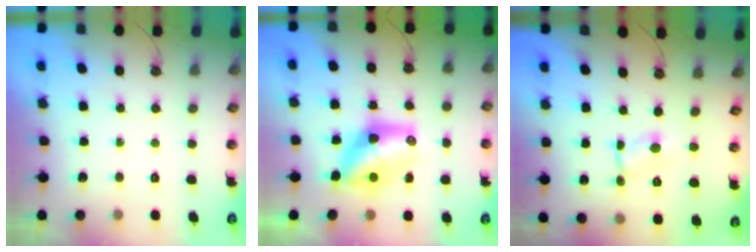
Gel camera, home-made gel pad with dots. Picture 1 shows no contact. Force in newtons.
{"total": 11.9, "press": 11.3, "slide": 3.6}
{"total": 0.7, "press": 0.7, "slide": 0.1}